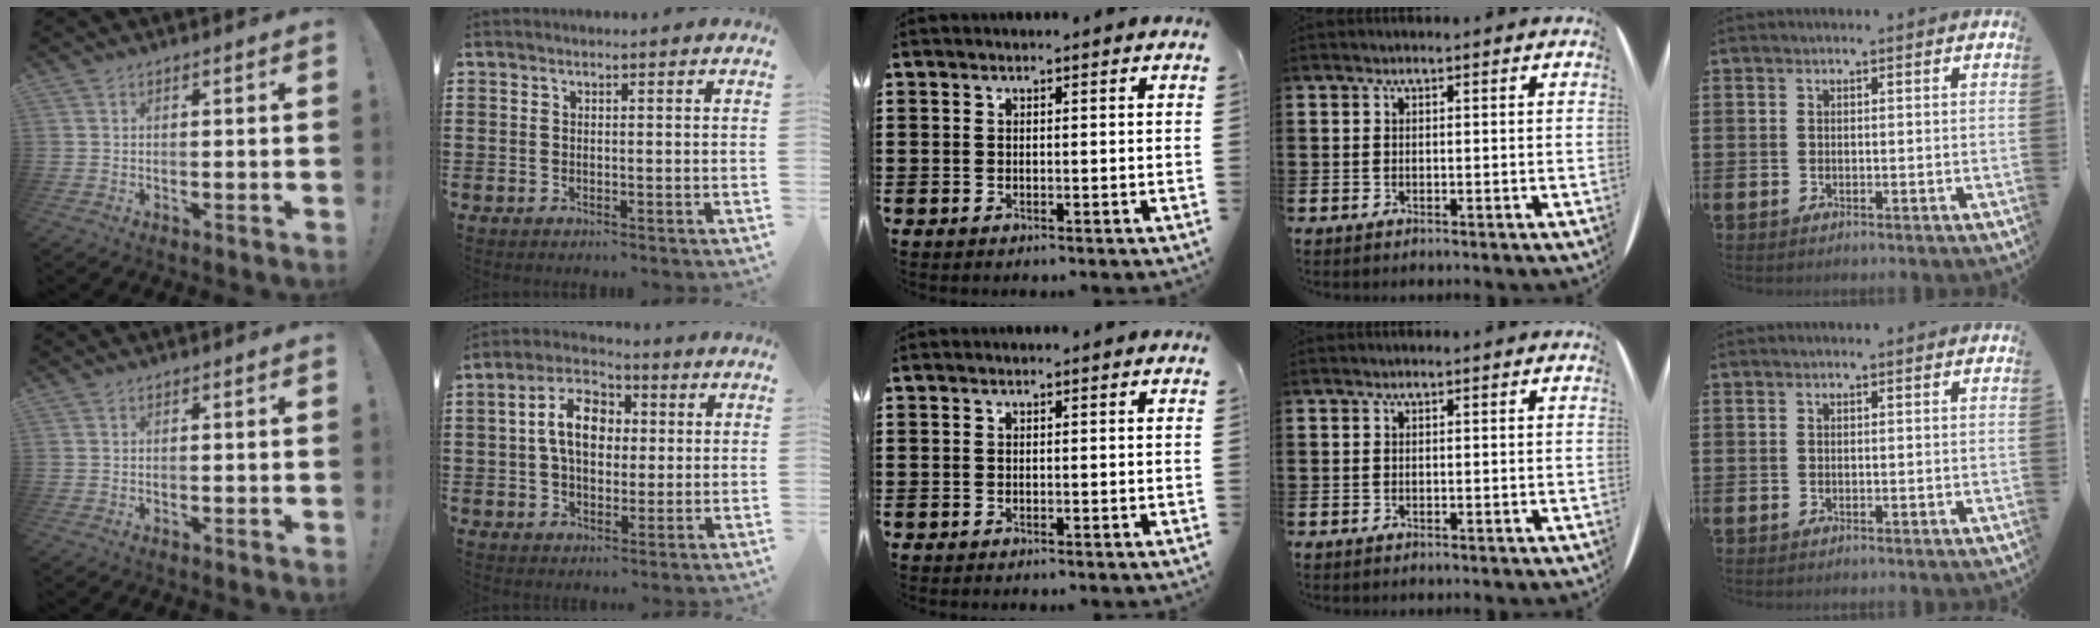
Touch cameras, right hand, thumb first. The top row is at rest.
{"index": {"total": 8.8, "force": [1.0, 5.6, 6.8], "torque": [-0.147, 0.014, 0.010]}}